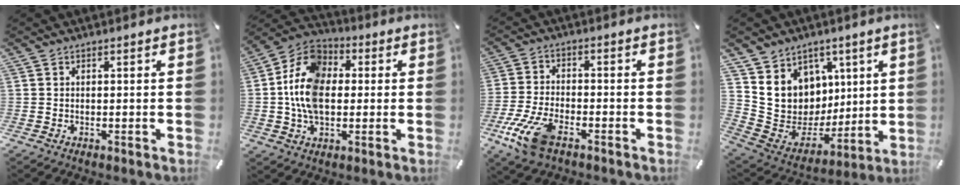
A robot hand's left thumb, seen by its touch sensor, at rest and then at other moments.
{"total": 13.8, "force": [-0.6, 10.1, 9.4], "torque": [-0.220, 0.017, -0.013]}
{"total": 10.7, "force": [-5.9, 5.0, 7.5], "torque": [-0.167, 0.013, -0.109]}
{"total": 11.6, "force": [3.5, 11.0, 1.4], "torque": [-0.025, -0.049, 0.085]}